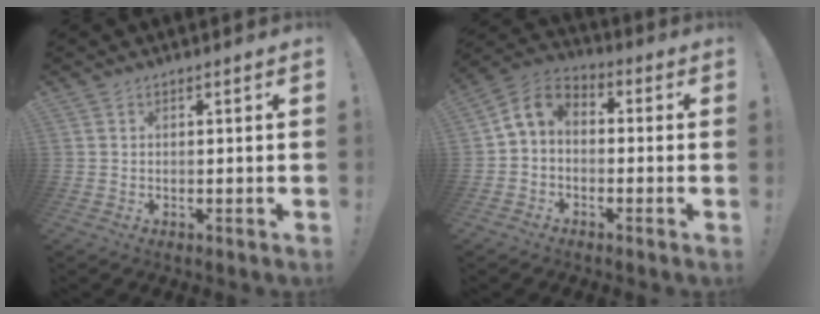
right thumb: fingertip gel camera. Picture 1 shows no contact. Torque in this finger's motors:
{"motor_torque": [0.03, 0.05, -0.03, -0.02, 0.04]}